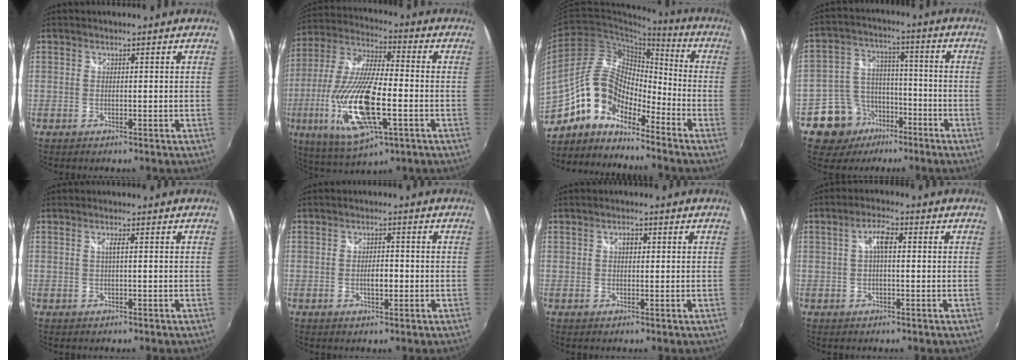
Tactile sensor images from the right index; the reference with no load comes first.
{"total": 21.1, "force": [-6.2, 6.3, 19.2], "torque": [-0.396, -0.032, -0.111]}
{"total": 12.8, "force": [-9.2, 6.3, 6.2], "torque": [-0.121, 0.024, -0.190]}
{"total": 11.3, "force": [-6.7, 8.6, 2.8], "torque": [-0.080, 0.031, -0.103]}
{"total": 1.1, "force": [0.0, -0.2, 1.1], "torque": [-0.019, 0.000, -0.002]}
{"total": 2.7, "force": [-0.7, 1.3, 2.3], "torque": [-0.041, 0.000, -0.011]}
{"total": 1.6, "force": [0.3, 1.0, 1.2], "torque": [-0.020, 0.005, 0.003]}
{"total": 3.6, "force": [0.3, 1.2, 3.3], "torque": [-0.063, 0.011, 0.006]}